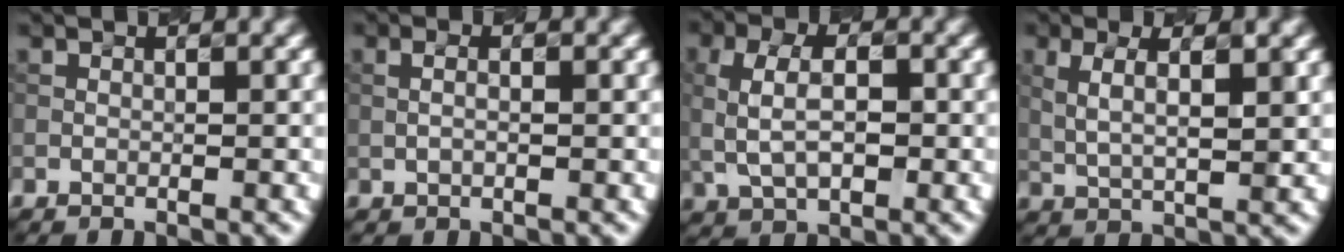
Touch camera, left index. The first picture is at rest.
{"total": 1.4, "force": [0.4, 0.6, 1.3], "torque": [-0.008, 0.000, -0.002]}
{"total": 4.3, "force": [0.0, 2.5, 3.5], "torque": [-0.075, 0.006, 0.004]}
{"total": 4.0, "force": [1.3, 1.1, 3.6], "torque": [-0.069, 0.006, 0.031]}